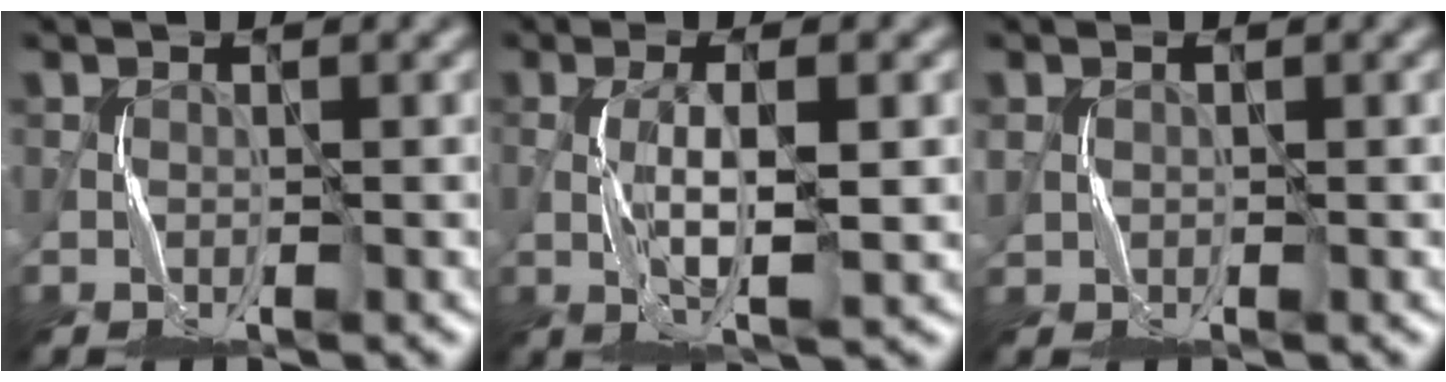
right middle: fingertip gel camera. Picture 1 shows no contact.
{"total": 4.6, "force": [-0.5, 0.9, 4.5], "torque": [-0.095, 0.000, -0.009]}
{"total": 0.6, "force": [0.2, 0.5, 0.3], "torque": [-0.013, -0.001, 0.007]}